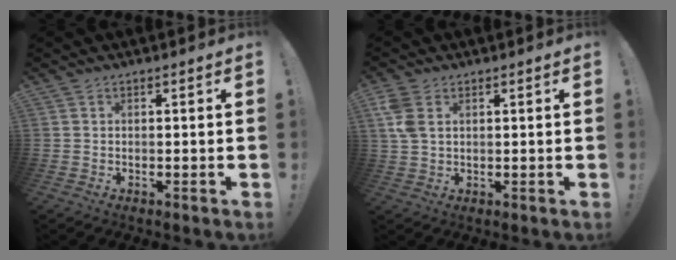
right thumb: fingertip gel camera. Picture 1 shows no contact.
{"total": 5.7, "force": [2.4, 3.4, 4.0], "torque": [-0.086, -0.003, 0.044]}